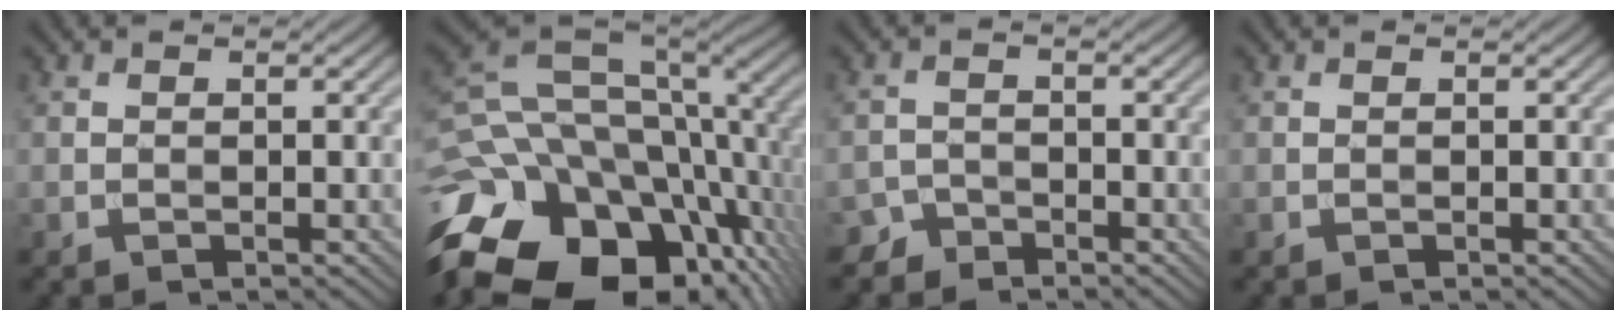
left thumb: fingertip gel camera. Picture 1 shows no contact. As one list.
[{"total": 20.1, "force": [-8.4, 13.6, 12.2], "torque": [-0.268, -0.013, -0.107]}, {"total": 2.3, "force": [-2.1, 1.1, -0.1], "torque": [0.008, 0.009, -0.044]}, {"total": 0.0}]